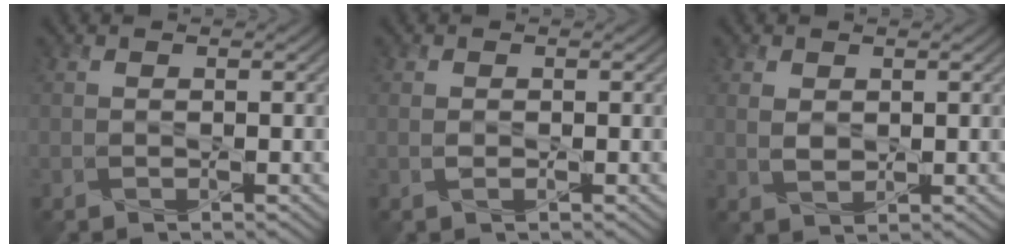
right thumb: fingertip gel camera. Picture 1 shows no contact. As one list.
[{"total": 1.0, "force": [-0.1, 0.6, 0.8], "torque": [-0.018, -0.002, -0.003]}, {"total": 2.0, "force": [0.8, 1.3, 1.3], "torque": [-0.032, -0.003, 0.019]}]